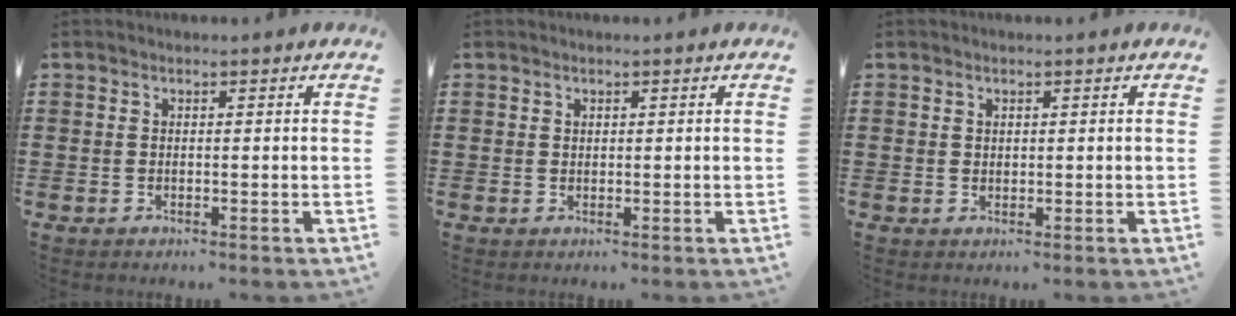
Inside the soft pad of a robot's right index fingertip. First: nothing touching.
{"total": 0.6, "force": [0.4, 0.5, 0.1], "torque": [-0.004, 0.001, 0.009]}
{"total": 0.9, "force": [0.6, 0.6, 0.2], "torque": [-0.006, 0.002, 0.012]}